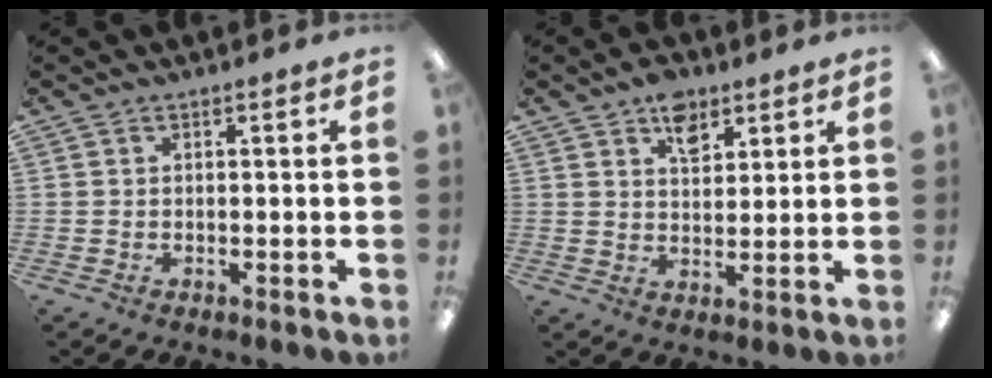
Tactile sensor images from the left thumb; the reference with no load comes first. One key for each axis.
{"total": 6.9, "fx": 4.4, "fy": 4.2, "fz": 3.2, "tx": -0.035, "ty": -0.018, "tz": 0.077}